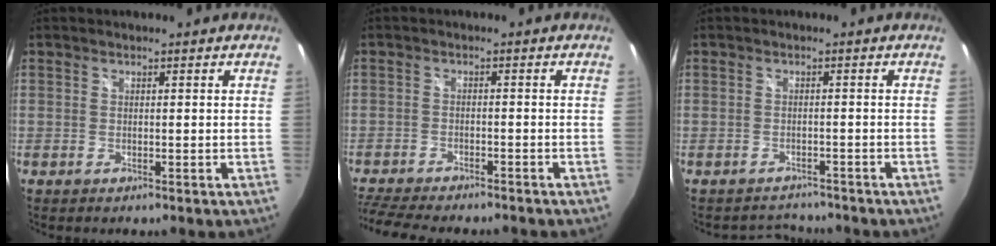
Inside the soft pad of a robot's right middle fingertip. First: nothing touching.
{"total": 11.6, "force": [-10.2, 2.6, 5.0], "torque": [-0.122, -0.022, -0.167]}
{"total": 2.7, "force": [-2.4, 0.8, -0.7], "torque": [0.009, 0.015, -0.041]}